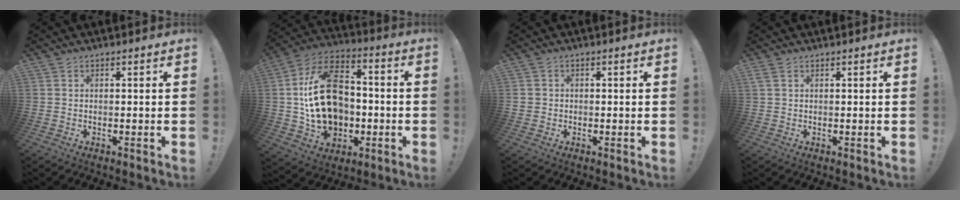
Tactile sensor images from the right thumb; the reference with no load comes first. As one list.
[{"total": 22.3, "force": [-0.6, 16.3, 15.1], "torque": [-0.258, 0.018, 0.002]}, {"total": 1.7, "force": [-0.5, 1.6, 0.5], "torque": [-0.013, 0.008, -0.007]}, {"total": 0.6, "force": [0.0, 0.1, 0.5], "torque": [-0.013, 0.007, 0.000]}]